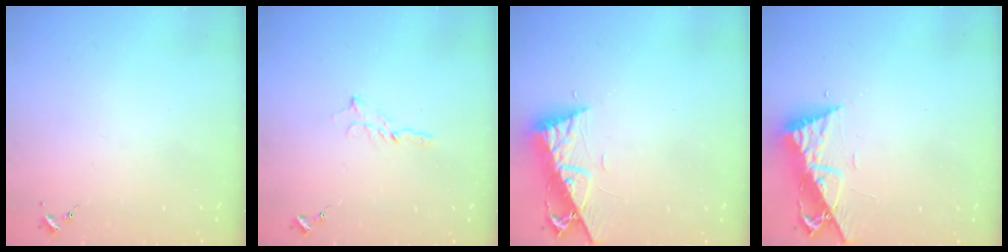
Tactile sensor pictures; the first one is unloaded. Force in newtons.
{"total": 2.5, "press": 2.5, "slide": 0.2}
{"total": 9.4, "press": 9.3, "slide": 1.3}
{"total": 9.7, "press": 9.7, "slide": 0.7}